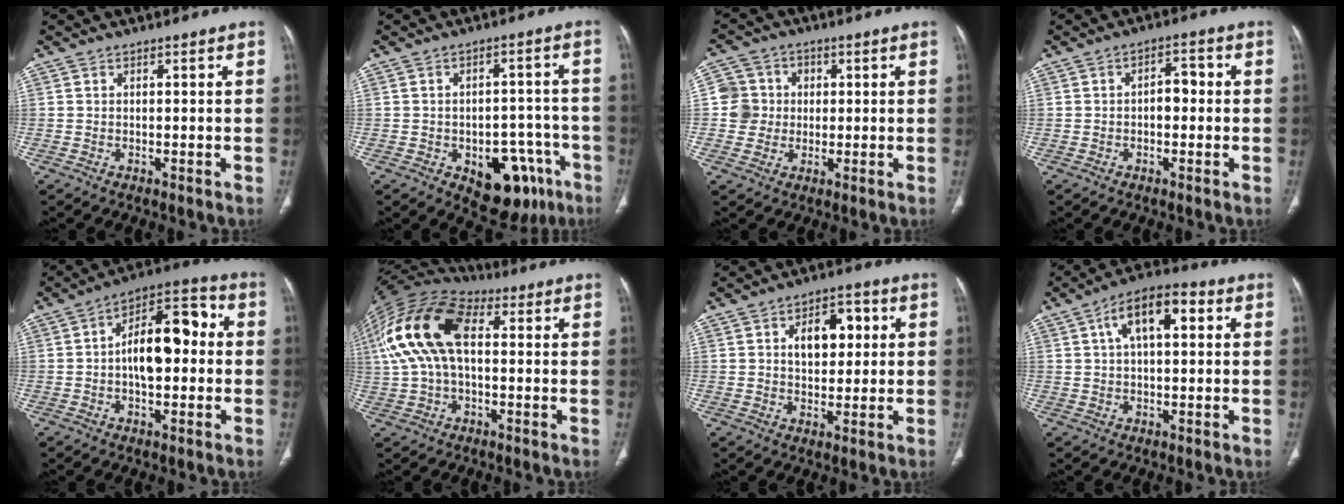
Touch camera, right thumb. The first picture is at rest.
{"total": 13.8, "force": [-6.3, 8.2, 9.1], "torque": [-0.074, 0.037, -0.073]}
{"total": 6.9, "force": [0.3, 6.9, 1.1], "torque": [0.013, 0.013, 0.001]}
{"total": 4.0, "force": [-0.3, 2.4, 3.2], "torque": [-0.033, 0.016, -0.011]}
{"total": 13.7, "force": [0.4, 7.1, 11.7], "torque": [-0.161, 0.039, -0.006]}
{"total": 18.2, "force": [3.0, 10.3, 14.8], "torque": [-0.306, 0.036, 0.048]}
{"total": 8.8, "force": [2.2, 5.4, 6.6], "torque": [-0.066, 0.006, 0.034]}
{"total": 10.7, "force": [3.2, 5.0, 8.8], "torque": [-0.138, 0.025, 0.044]}